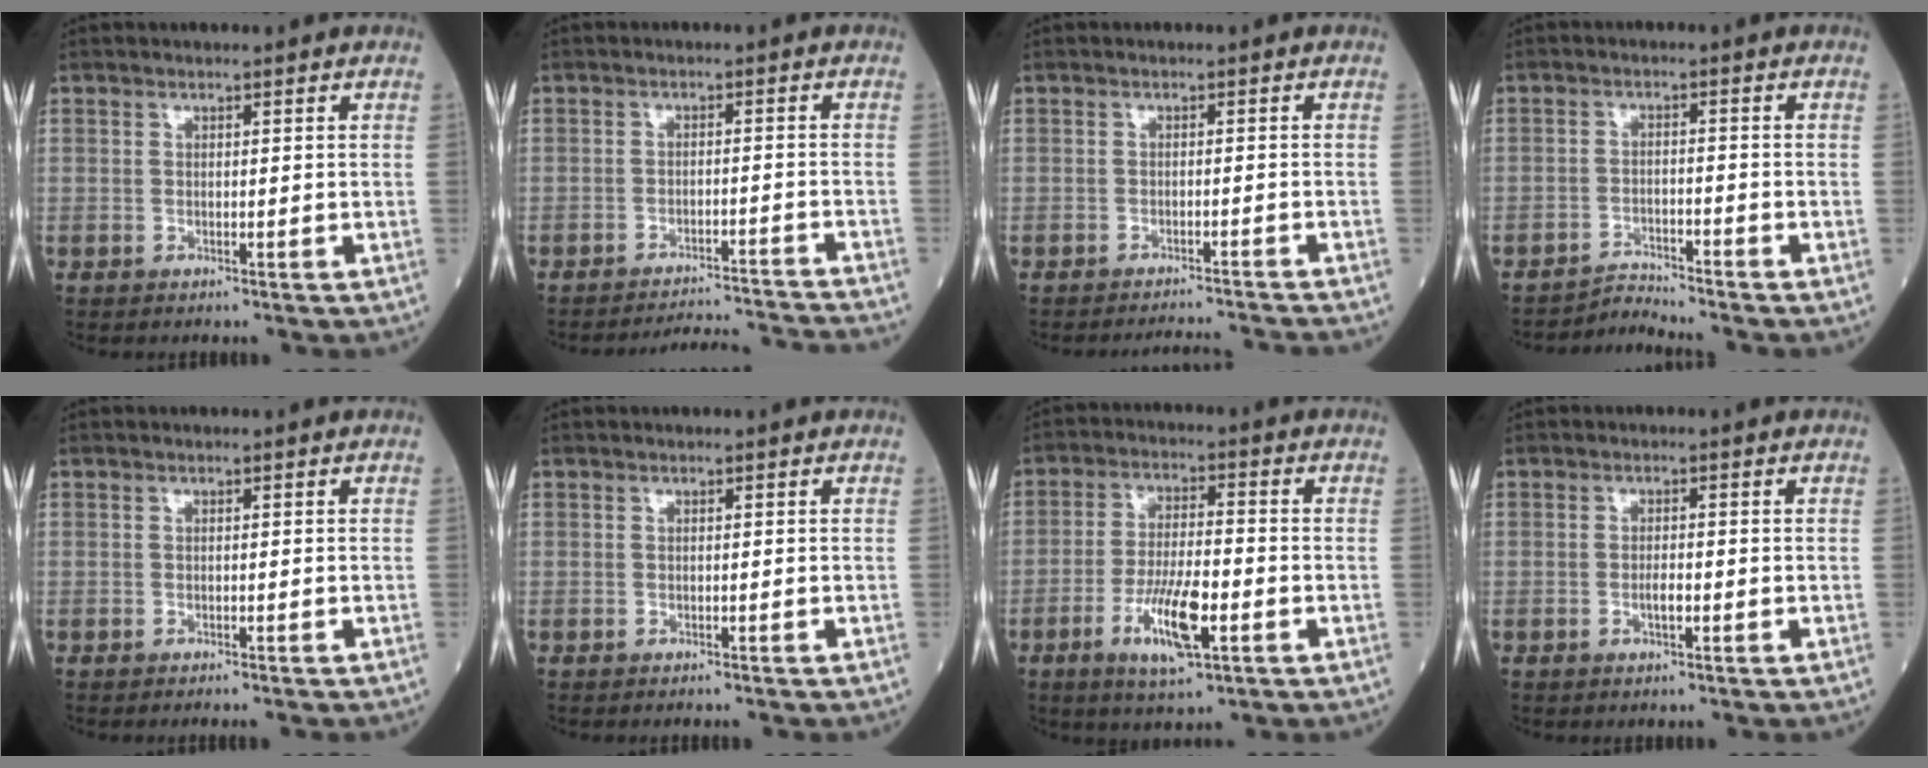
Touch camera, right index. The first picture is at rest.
{"total": 10.6, "force": [-10.4, -2.1, 0.6], "torque": [0.003, -0.009, -0.143]}
{"total": 7.3, "force": [-7.2, -1.3, 0.9], "torque": [-0.007, -0.012, -0.091]}
{"total": 3.4, "force": [-2.9, -1.3, -1.1], "torque": [0.016, -0.011, -0.047]}
{"total": 2.1, "force": [-1.9, -0.1, 1.0], "torque": [-0.012, 0.002, -0.023]}
{"total": 0.9, "force": [-0.8, 0.0, 0.4], "torque": [-0.001, 0.002, -0.011]}
{"total": 9.2, "force": [-3.6, 2.0, 8.2], "torque": [-0.161, -0.009, -0.061]}
{"total": 1.6, "force": [-0.5, 0.4, 1.4], "torque": [-0.025, 0.001, -0.010]}